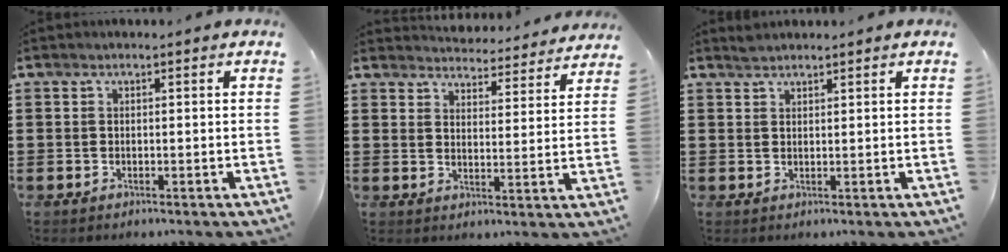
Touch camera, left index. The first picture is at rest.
{"total": 4.4, "force": [4.4, 0.0, 0.0], "torque": [-0.013, -0.033, 0.074]}
{"total": 1.4, "force": [1.4, 0.2, 0.2], "torque": [-0.006, 0.000, 0.027]}